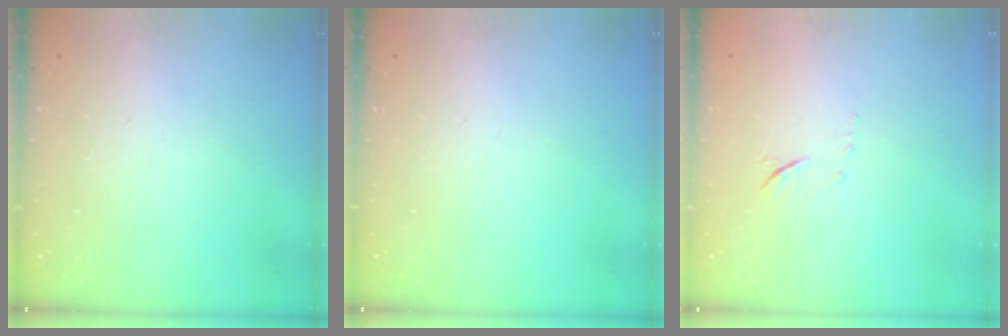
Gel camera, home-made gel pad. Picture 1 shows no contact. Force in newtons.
{"total": 0.0}
{"total": 6.1, "press": 5.9, "slide": 1.5}